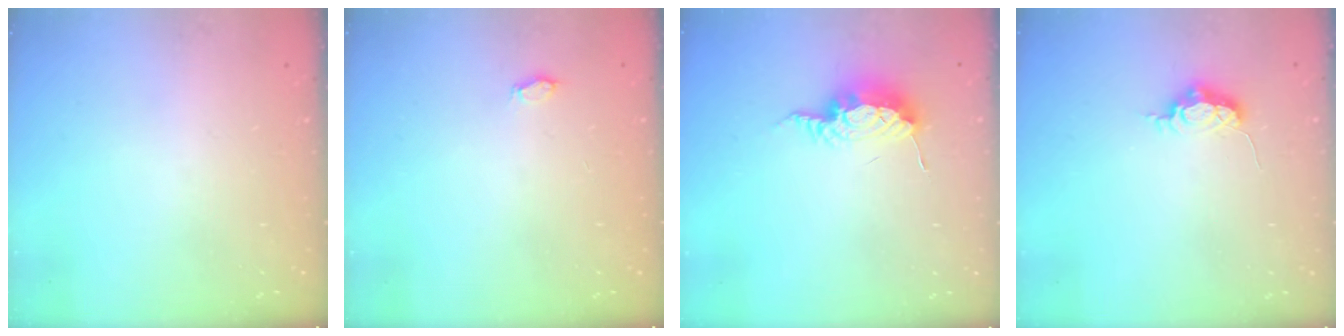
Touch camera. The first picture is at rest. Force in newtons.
{"total": 2.9, "press": 2.7, "slide": 1.2}
{"total": 8.4, "press": 8.4, "slide": 0.4}
{"total": 5.8, "press": 5.7, "slide": 0.5}